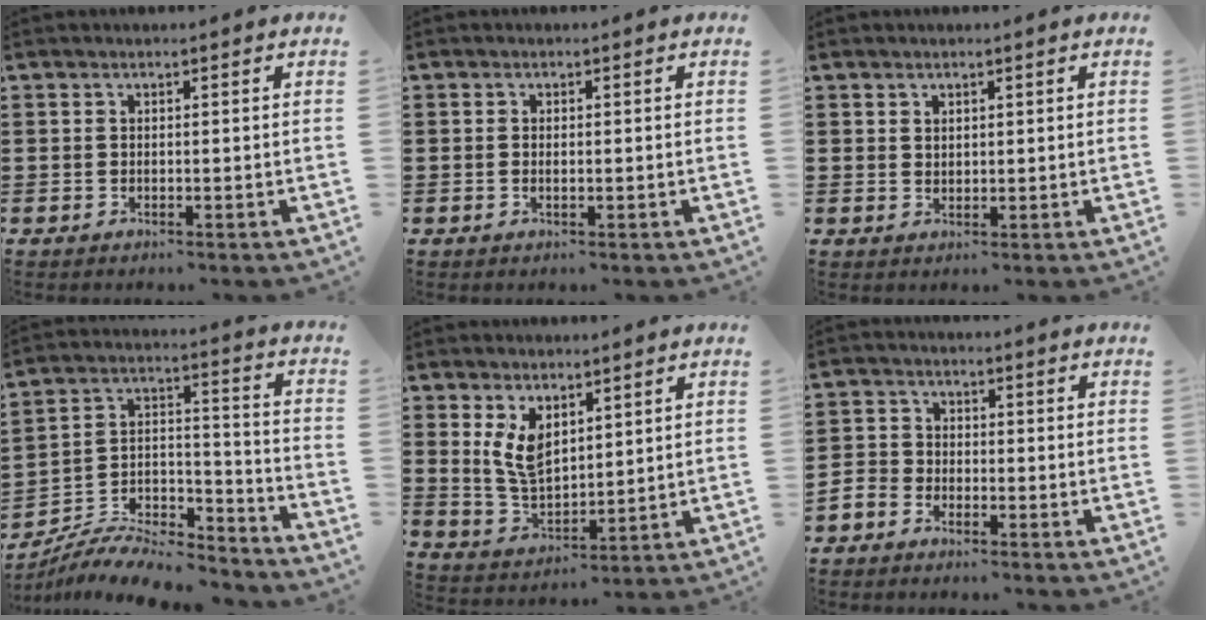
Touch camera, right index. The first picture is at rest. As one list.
[{"total": 0.7, "force": [0.0, 0.4, 0.6], "torque": [-0.012, 0.000, 0.000]}, {"total": 1.4, "force": [1.2, 0.8, 0.2], "torque": [-0.005, 0.002, 0.023]}, {"total": 7.8, "force": [-7.3, 1.8, 1.9], "torque": [-0.029, 0.012, -0.143]}, {"total": 6.9, "force": [3.3, 3.7, 4.8], "torque": [-0.111, -0.003, 0.061]}, {"total": 2.7, "force": [-2.4, 1.4, 0.1], "torque": [-0.019, 0.003, -0.054]}]